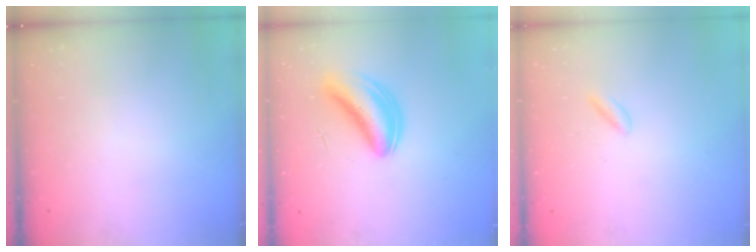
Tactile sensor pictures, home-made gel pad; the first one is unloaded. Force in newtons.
{"total": 6.4, "press": 6.1, "slide": 2.0}
{"total": 1.9, "press": 1.8, "slide": 0.8}